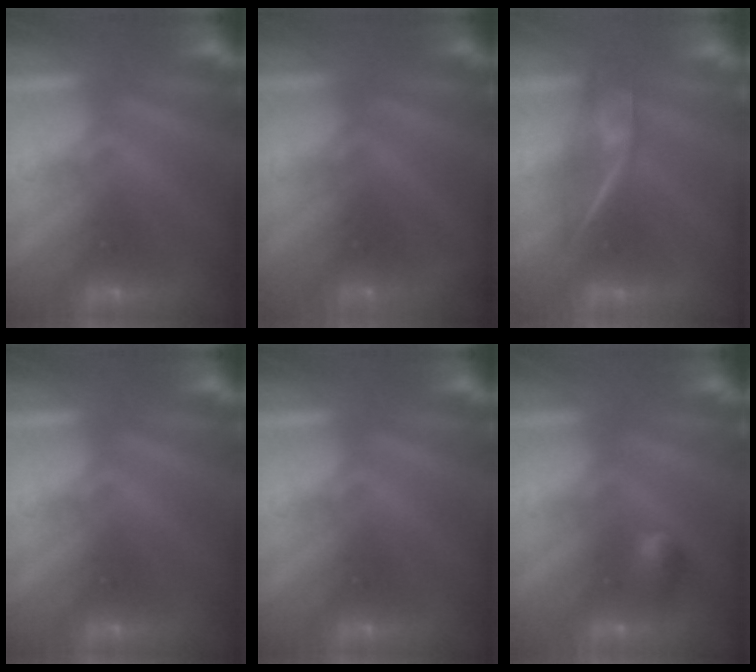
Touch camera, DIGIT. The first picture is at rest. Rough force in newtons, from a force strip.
{"total": 2.4}
{"total": 2.4}
{"total": 0.0}
{"total": 0.0}
{"total": 2.7}